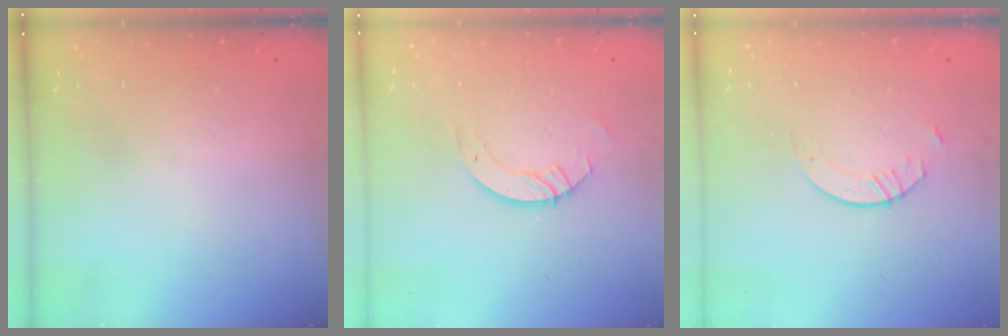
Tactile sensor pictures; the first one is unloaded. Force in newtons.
{"total": 3.5, "press": 3.5, "slide": 0.3}
{"total": 2.9, "press": 2.9, "slide": 0.3}